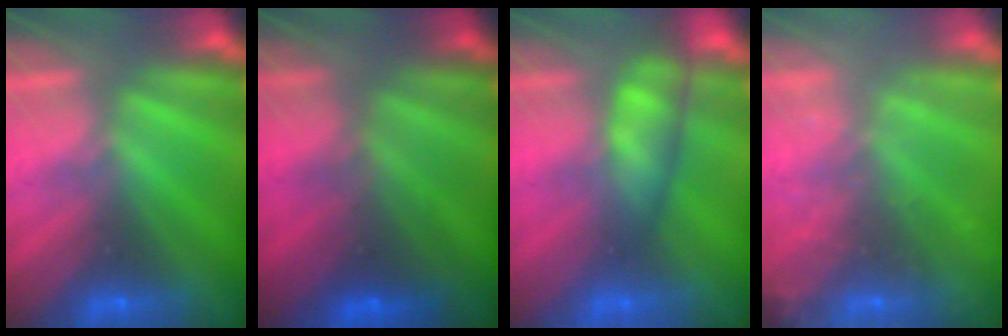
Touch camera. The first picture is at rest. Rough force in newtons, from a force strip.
{"total": 5.6}
{"total": 5.0}
{"total": 7.9}